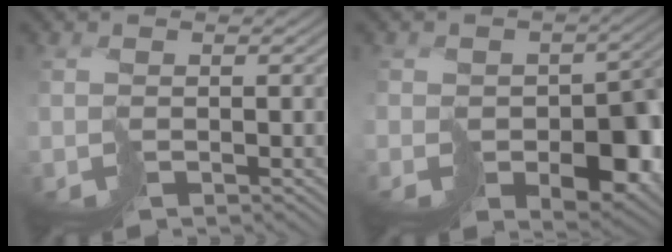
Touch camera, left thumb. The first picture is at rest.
{"total": 6.7, "force": [-2.4, 4.8, 4.0], "torque": [-0.039, -0.020, -0.032]}